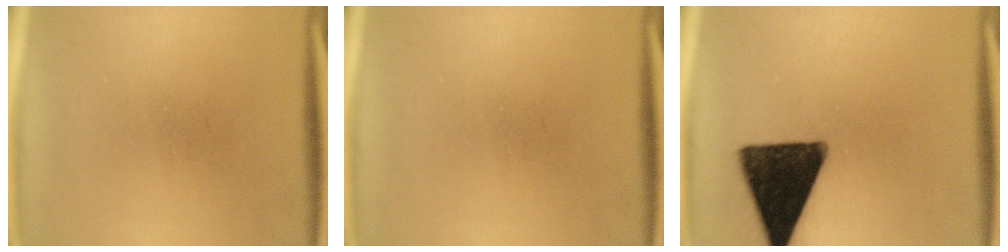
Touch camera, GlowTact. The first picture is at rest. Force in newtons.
{"total": 0.0}
{"total": 16.8}